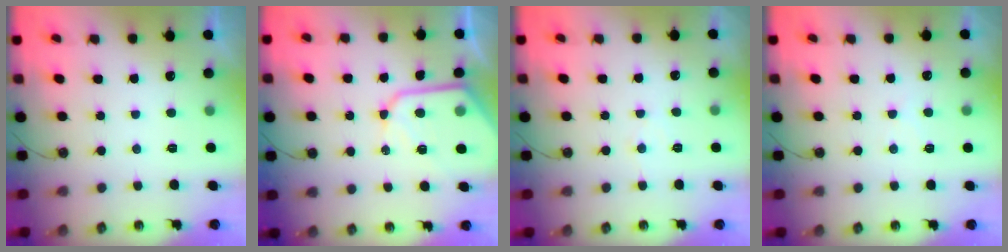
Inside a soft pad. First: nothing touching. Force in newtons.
{"total": 12.7, "press": 12.6, "slide": 1.2}
{"total": 3.9, "press": 3.9, "slide": 0.5}
{"total": 5.4, "press": 5.4, "slide": 0.7}